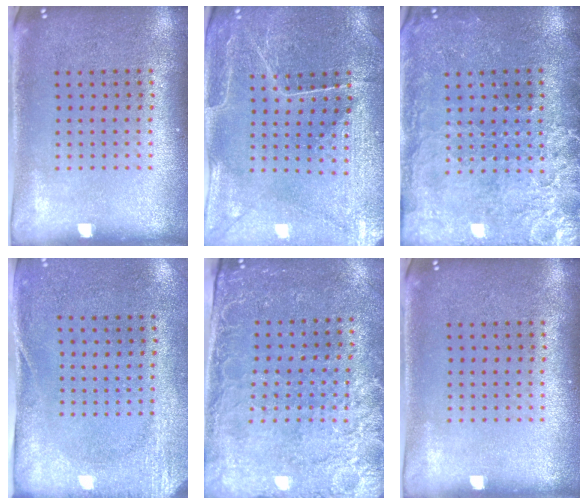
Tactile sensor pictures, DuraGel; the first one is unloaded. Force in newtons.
{"total": 1.3, "press": 1.3, "slide": 0.3}
{"total": 3.3, "press": 3.2, "slide": 0.9}
{"total": 2.7, "press": 2.1, "slide": 1.7}
{"total": 2.7, "press": 2.4, "slide": 1.2}
{"total": 0.0}